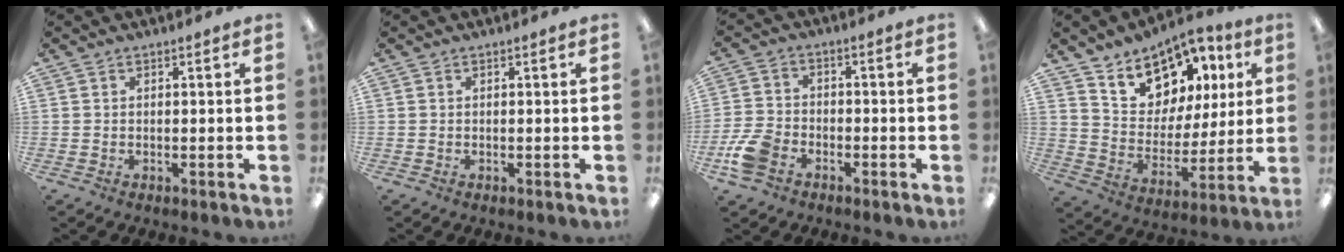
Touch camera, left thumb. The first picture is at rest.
{"total": 0.0}
{"total": 8.2, "force": [-4.2, 5.4, 4.5], "torque": [-0.103, 0.018, -0.078]}
{"total": 14.1, "force": [9.7, 9.2, 4.6], "torque": [-0.087, -0.065, 0.183]}